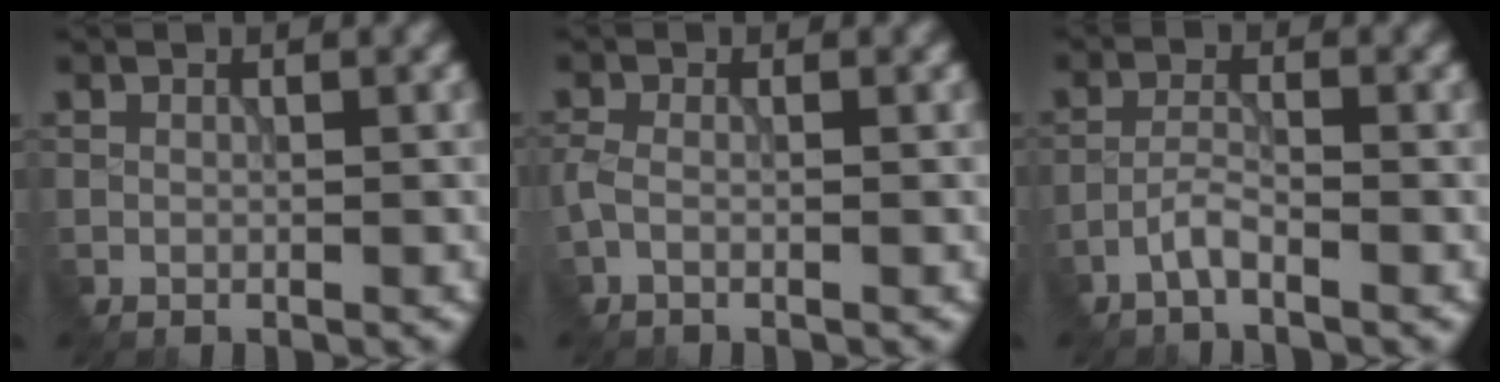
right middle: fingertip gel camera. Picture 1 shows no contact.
{"total": 1.7, "force": [-0.5, 0.6, 1.4], "torque": [-0.040, -0.001, -0.016]}
{"total": 2.0, "force": [-1.4, 0.3, 1.4], "torque": [-0.031, 0.006, -0.035]}